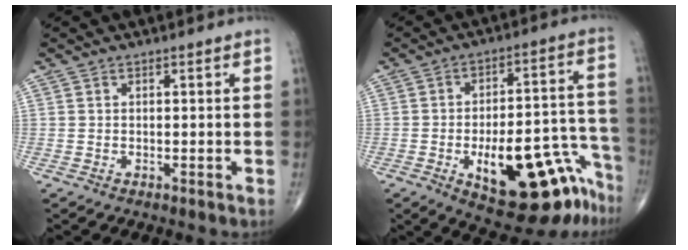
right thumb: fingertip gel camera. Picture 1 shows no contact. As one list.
[{"total": 21.4, "force": [-11.2, 8.5, 16.2], "torque": [-0.144, 0.090, -0.147]}]